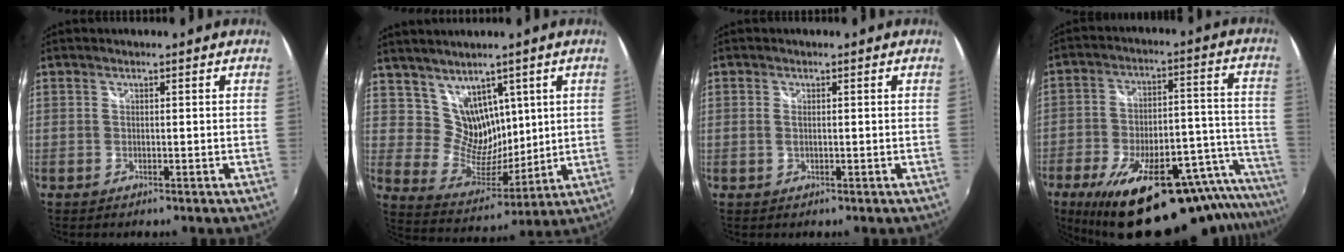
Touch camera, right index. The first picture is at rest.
{"total": 10.1, "force": [5.8, 7.3, 3.9], "torque": [-0.062, -0.003, 0.125]}
{"total": 1.1, "force": [0.1, 0.6, 1.0], "torque": [-0.021, -0.001, 0.000]}
{"total": 32.8, "force": [-25.6, 9.0, 18.3], "torque": [-0.244, -0.013, -0.354]}